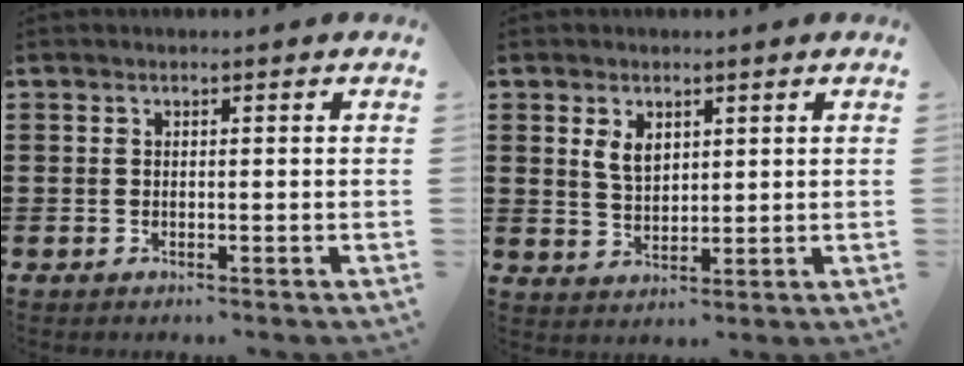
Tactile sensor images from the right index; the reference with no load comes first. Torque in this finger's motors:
{"motor_torque": [0.46, 0.42, 0.34, 0.10]}